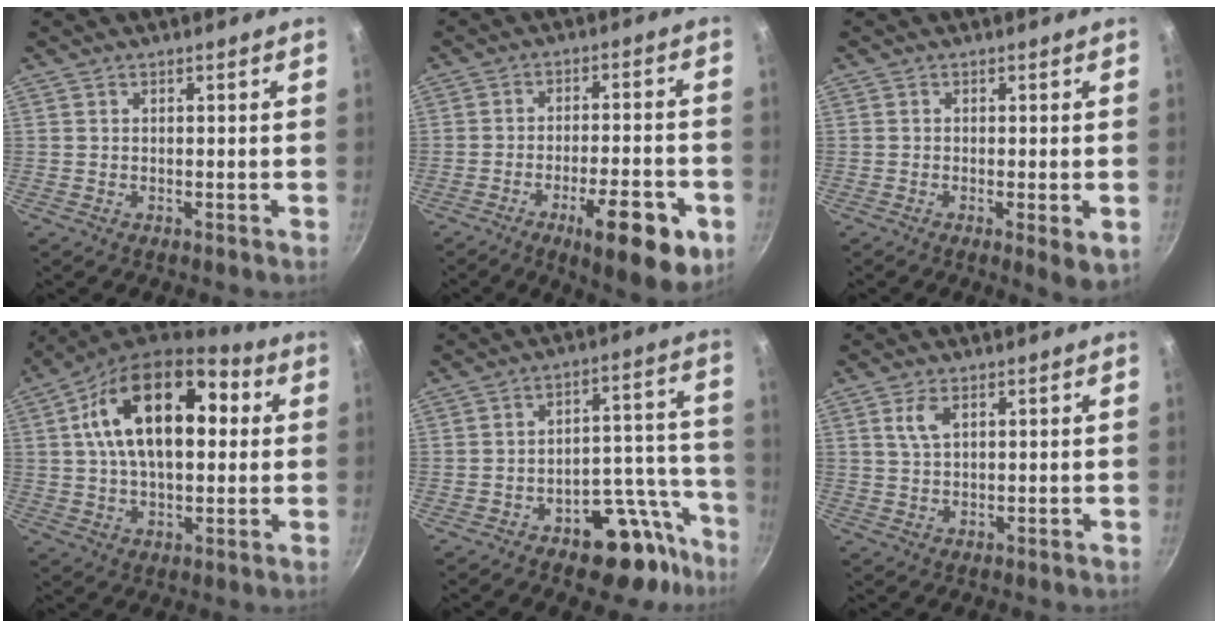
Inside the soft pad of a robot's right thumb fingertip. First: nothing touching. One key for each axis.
{"total": 14.7, "fx": -6.7, "fy": 4.4, "fz": 12.3, "tx": -0.166, "ty": 0.019, "tz": -0.091}
{"total": 3.9, "fx": -1.0, "fy": 0.9, "fz": 3.7, "tx": -0.059, "ty": -0.011, "tz": -0.017}
{"total": 21.7, "fx": 4.6, "fy": 12.0, "fz": 17.5, "tx": -0.276, "ty": 0.022, "tz": 0.063}
{"total": 13.4, "fx": -8.6, "fy": 6.5, "fz": 7.9, "tx": -0.059, "ty": 0.096, "tz": -0.121}
{"total": 3.4, "fx": 1.5, "fy": 1.6, "fz": 2.6, "tx": -0.052, "ty": 0.000, "tz": 0.034}